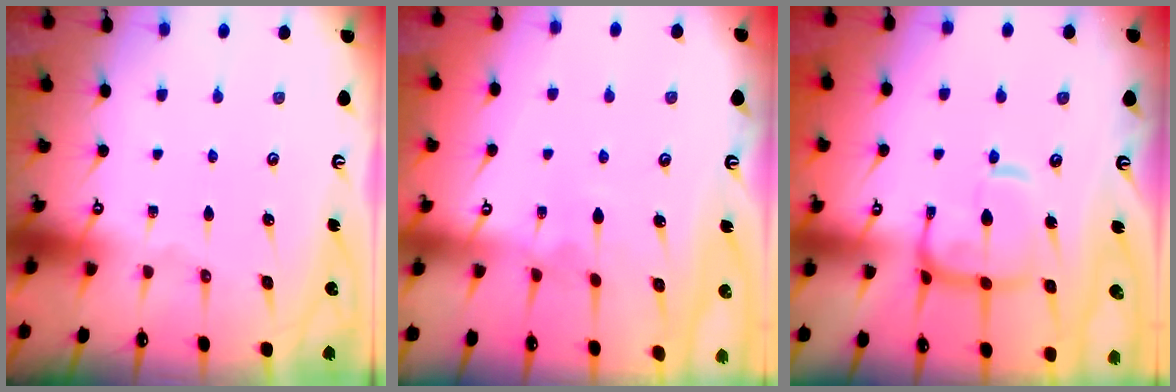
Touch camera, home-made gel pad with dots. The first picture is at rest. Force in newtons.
{"total": 3.8, "press": 3.8, "slide": 0.1}
{"total": 8.2, "press": 8.1, "slide": 1.1}